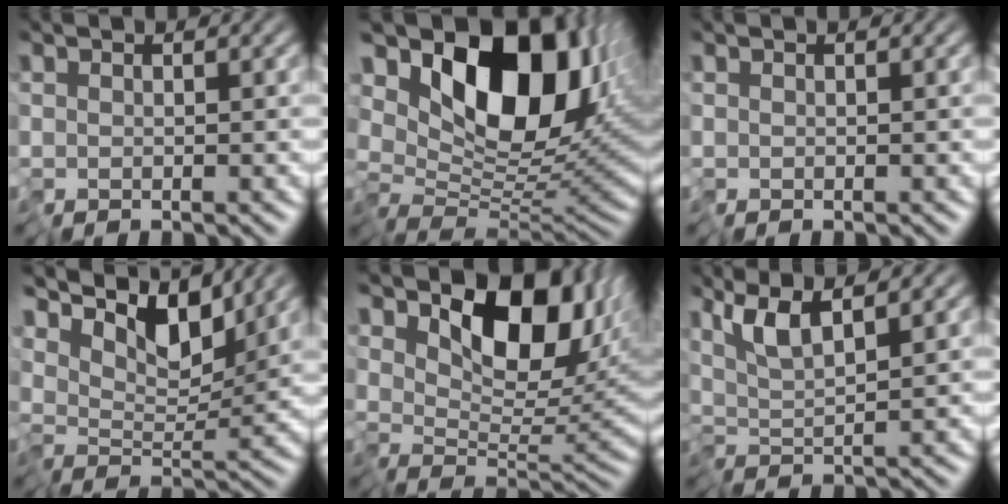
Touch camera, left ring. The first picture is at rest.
{"total": 14.1, "force": [5.0, 7.5, 10.8], "torque": [-0.172, 0.018, 0.079]}
{"total": 0.0}
{"total": 6.8, "force": [5.0, 2.4, 3.9], "torque": [-0.068, 0.008, 0.081]}
{"total": 9.6, "force": [4.3, 5.1, 6.9], "torque": [-0.106, -0.010, 0.071]}
{"total": 3.7, "force": [2.4, -0.1, 2.8], "torque": [-0.055, 0.007, 0.049]}